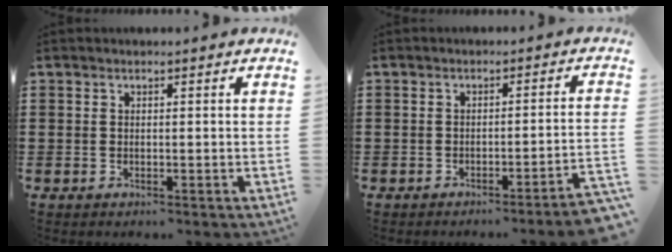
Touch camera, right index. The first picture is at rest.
{"total": 2.7, "force": [-2.3, -0.5, 1.4], "torque": [-0.025, -0.008, -0.048]}